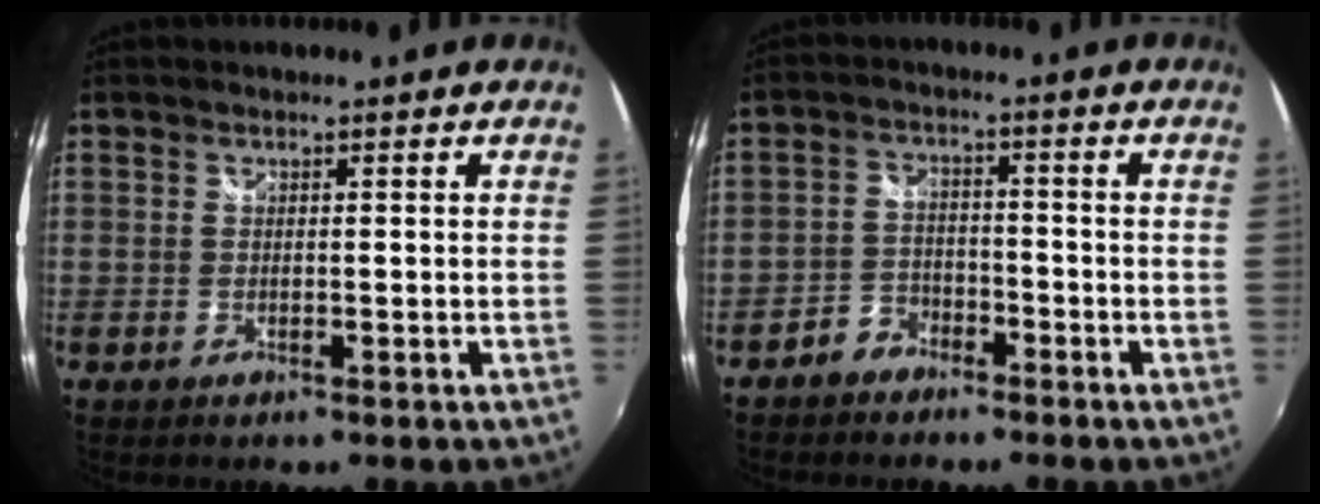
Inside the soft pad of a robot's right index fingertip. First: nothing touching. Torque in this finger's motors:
{"motor_torque": [0.78, -0.45, 0.02, 0.01]}